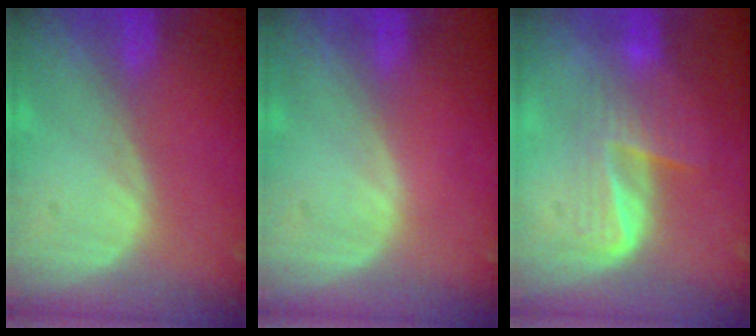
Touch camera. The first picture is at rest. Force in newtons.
{"total": 0.0}
{"total": 6.3, "press": 5.5, "slide": 3.1}